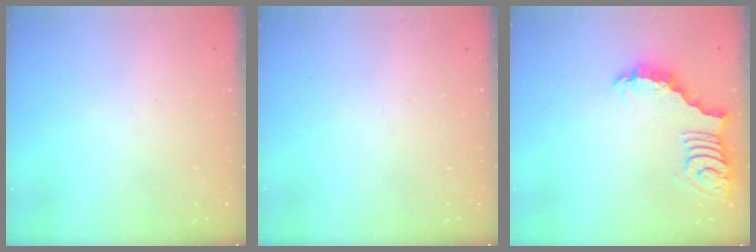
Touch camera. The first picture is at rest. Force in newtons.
{"total": 0.0}
{"total": 3.0, "press": 3.0, "slide": 0.2}